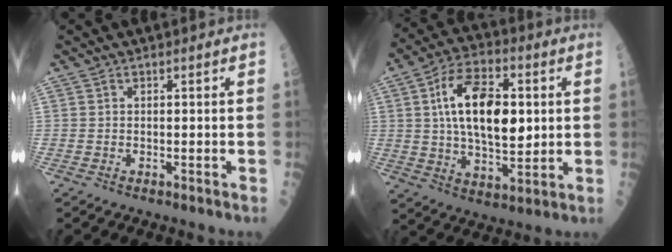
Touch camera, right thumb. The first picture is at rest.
{"total": 17.6, "force": [2.9, 9.0, 14.8], "torque": [-0.231, 0.001, 0.047]}